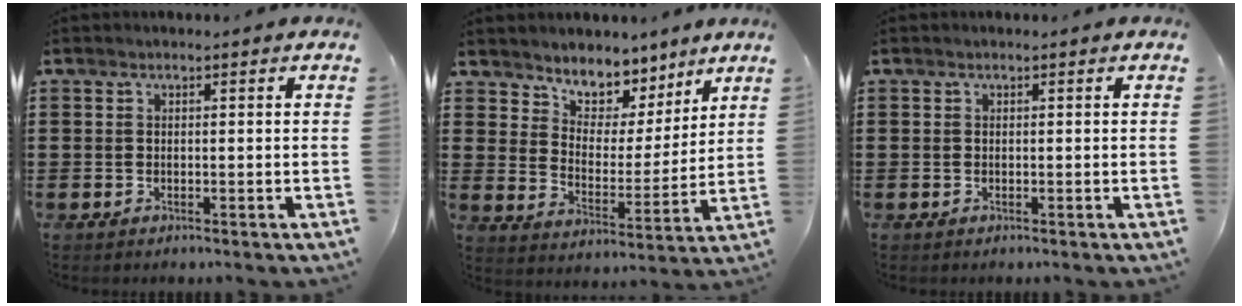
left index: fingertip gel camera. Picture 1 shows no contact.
{"total": 6.0, "force": [5.0, 3.3, 0.1], "torque": [-0.041, -0.034, 0.090]}
{"total": 0.0}